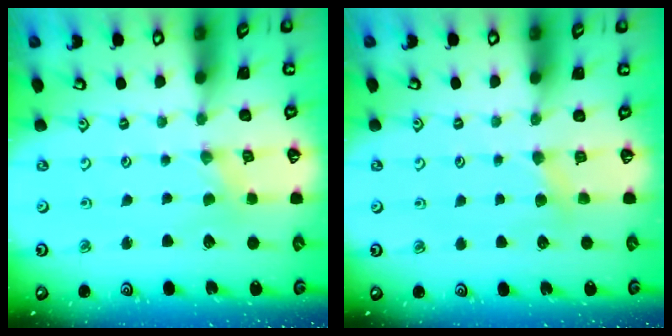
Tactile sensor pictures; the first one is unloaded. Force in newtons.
{"total": 2.9, "press": 2.9, "slide": 0.5}